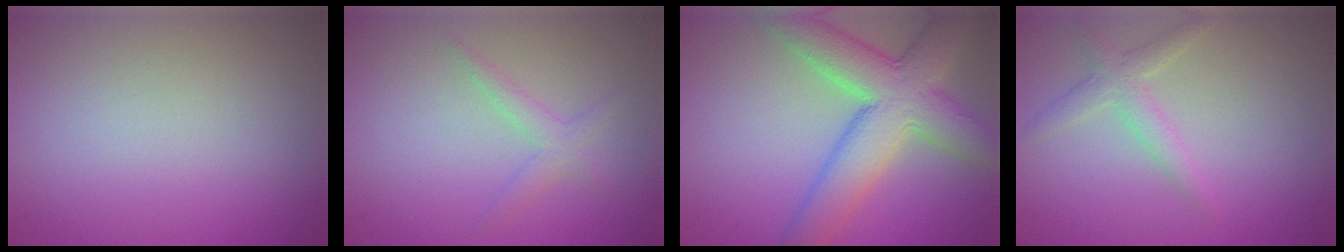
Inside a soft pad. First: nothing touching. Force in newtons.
{"total": 1.7, "press": 1.7, "slide": 0.1}
{"total": 8.3, "press": 8.3, "slide": 0.4}
{"total": 2.2, "press": 2.2, "slide": 0.1}